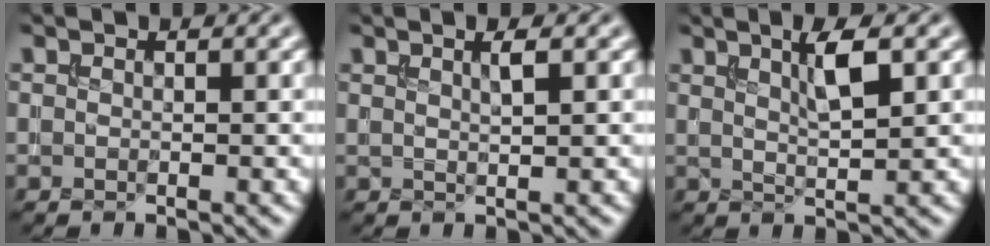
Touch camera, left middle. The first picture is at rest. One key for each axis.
{"total": 1.6, "fx": 0.6, "fy": 0.4, "fz": 1.4, "tx": -0.012, "ty": 0.003, "tz": 0.011}
{"total": 3.3, "fx": 1.3, "fy": 0.7, "fz": 2.9, "tx": -0.042, "ty": -0.001, "tz": 0.029}